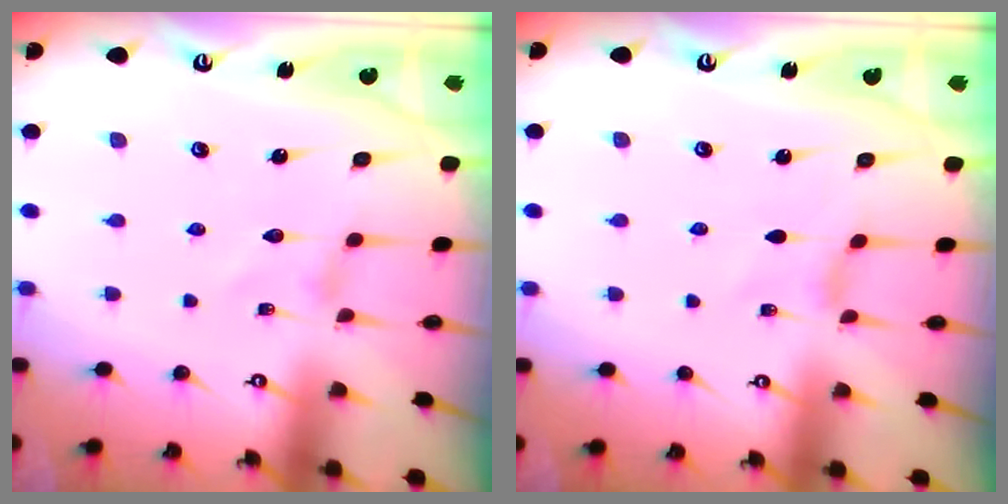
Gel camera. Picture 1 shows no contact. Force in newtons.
{"total": 1.2, "press": 1.1, "slide": 0.4}